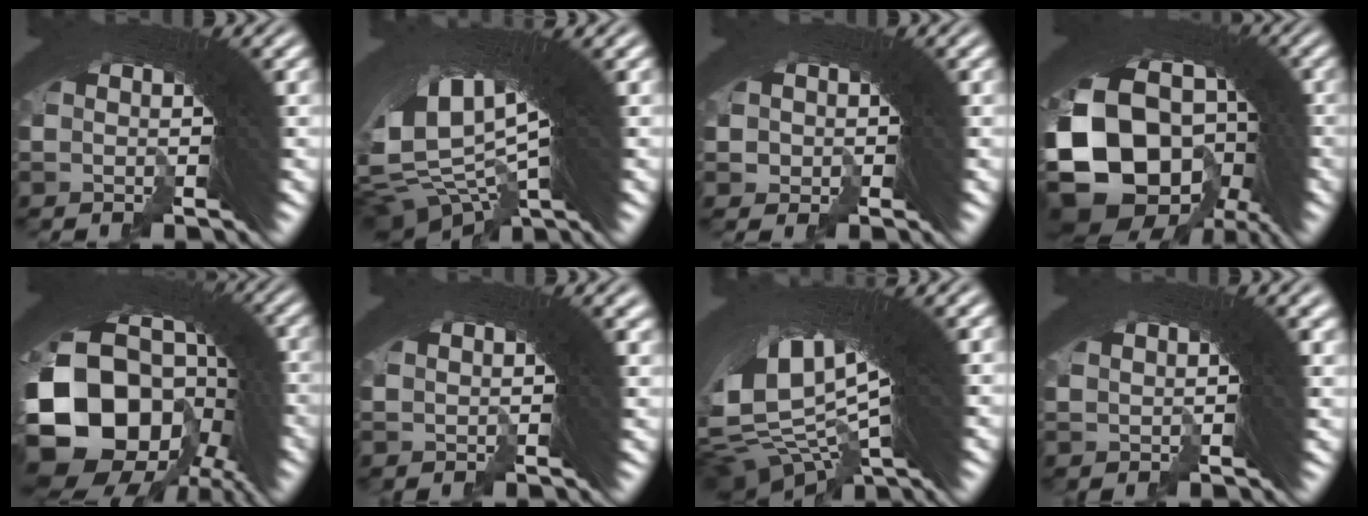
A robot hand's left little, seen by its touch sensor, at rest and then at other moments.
{"total": 11.2, "force": [1.6, 6.3, 9.1], "torque": [-0.177, -0.008, 0.039]}
{"total": 1.9, "force": [-0.8, 1.7, 0.3], "torque": [0.004, 0.008, -0.020]}
{"total": 18.2, "force": [-2.1, 12.9, 12.6], "torque": [-0.264, -0.047, -0.017]}
{"total": 22.1, "force": [-1.7, 15.6, 15.5], "torque": [-0.286, -0.053, -0.010]}
{"total": 2.2, "force": [1.7, -0.7, 1.3], "torque": [0.001, 0.013, 0.029]}
{"total": 14.7, "force": [2.5, 8.4, 11.7], "torque": [-0.222, -0.008, 0.053]}
{"total": 2.3, "force": [1.7, -0.7, 1.4], "torque": [0.001, 0.016, 0.030]}